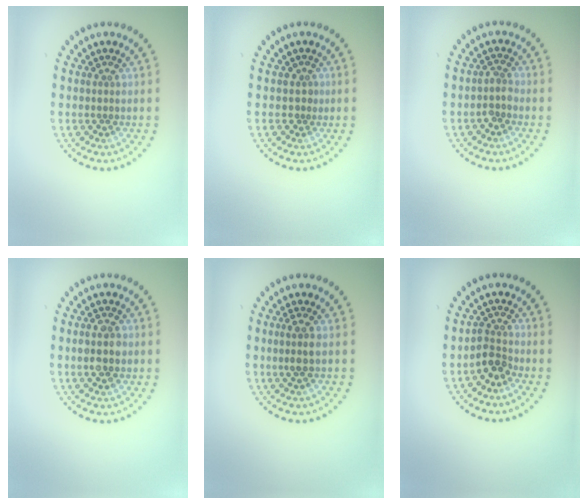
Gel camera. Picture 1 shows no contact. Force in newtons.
{"total": 0.7, "press": 0.4, "slide": 0.6}
{"total": 1.5, "press": 1.2, "slide": 0.9}
{"total": 2.7, "press": 2.7, "slide": 0.2}
{"total": 1.4, "press": 1.1, "slide": 0.8}
{"total": 2.3, "press": 1.7, "slide": 1.5}